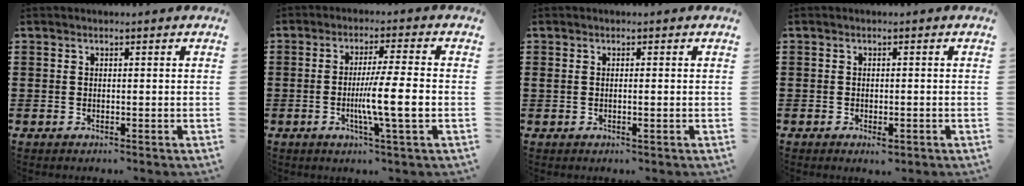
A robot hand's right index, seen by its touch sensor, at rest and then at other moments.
{"total": 8.0, "force": [-1.5, -0.1, 7.9], "torque": [-0.139, -0.015, -0.029]}
{"total": 0.8, "force": [-0.1, 0.0, 0.8], "torque": [-0.014, -0.005, -0.002]}
{"total": 1.3, "force": [-0.8, 0.7, 0.9], "torque": [-0.018, 0.000, -0.015]}